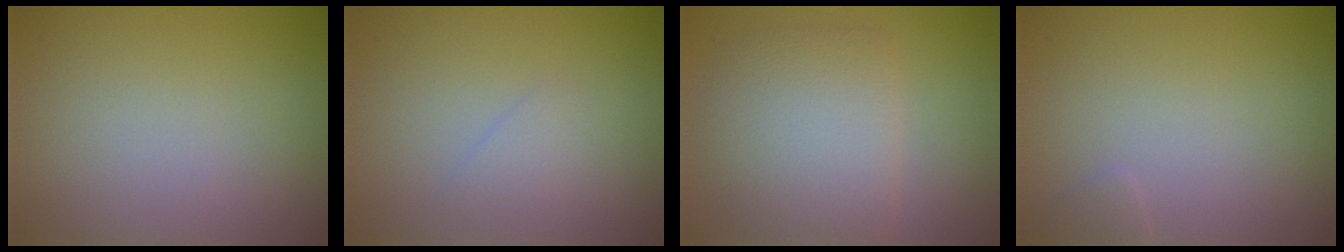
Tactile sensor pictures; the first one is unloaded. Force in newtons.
{"total": 1.0, "press": 1.0, "slide": 0.1}
{"total": 5.2, "press": 5.2, "slide": 0.1}
{"total": 0.7, "press": 0.7, "slide": 0.0}